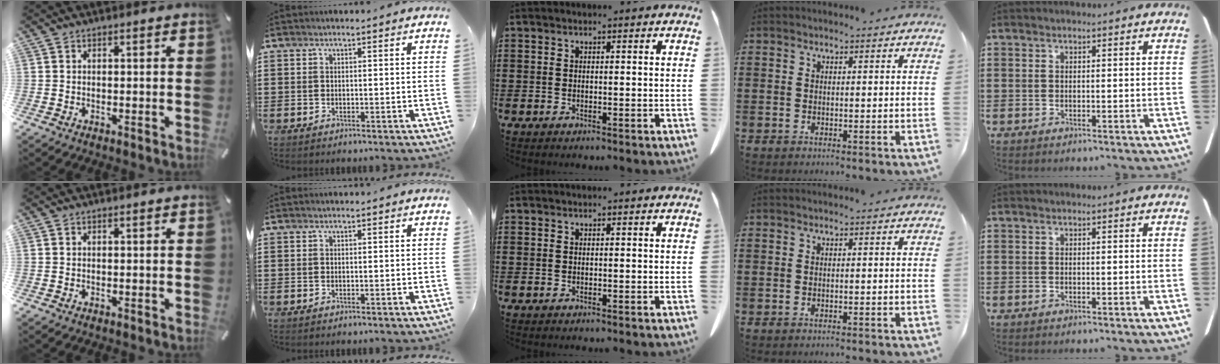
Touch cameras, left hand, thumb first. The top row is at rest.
{"ring": {"total": 0.6, "force": [-0.5, 0.0, 0.2], "torque": [-0.005, -0.002, -0.010]}}